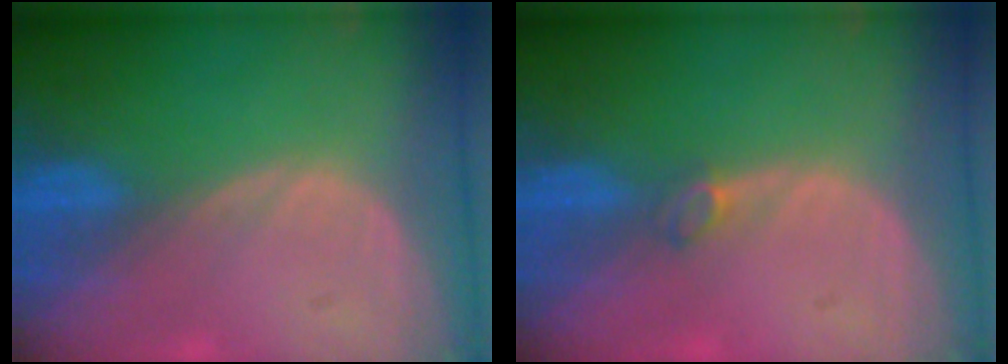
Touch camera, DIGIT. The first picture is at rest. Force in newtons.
{"total": 1.4, "press": 1.3, "slide": 0.3}